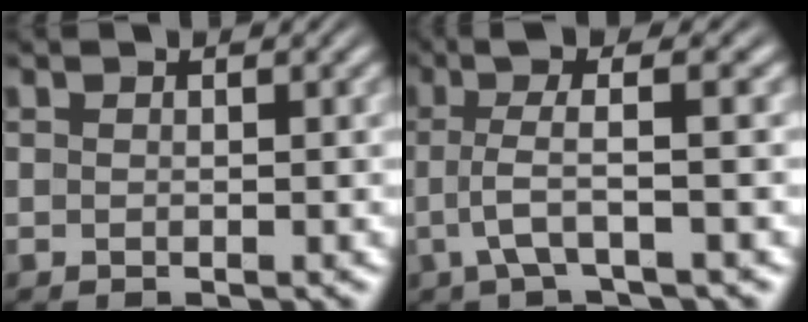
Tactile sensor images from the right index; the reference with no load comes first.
{"total": 3.7, "force": [0.1, 0.2, 3.7], "torque": [-0.078, -0.001, 0.002]}